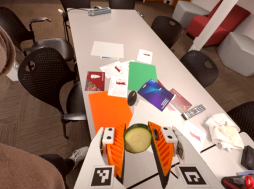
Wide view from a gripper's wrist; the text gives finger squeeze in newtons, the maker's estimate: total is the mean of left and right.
{"total": 15.9, "left": 17.4, "right": 14.4}